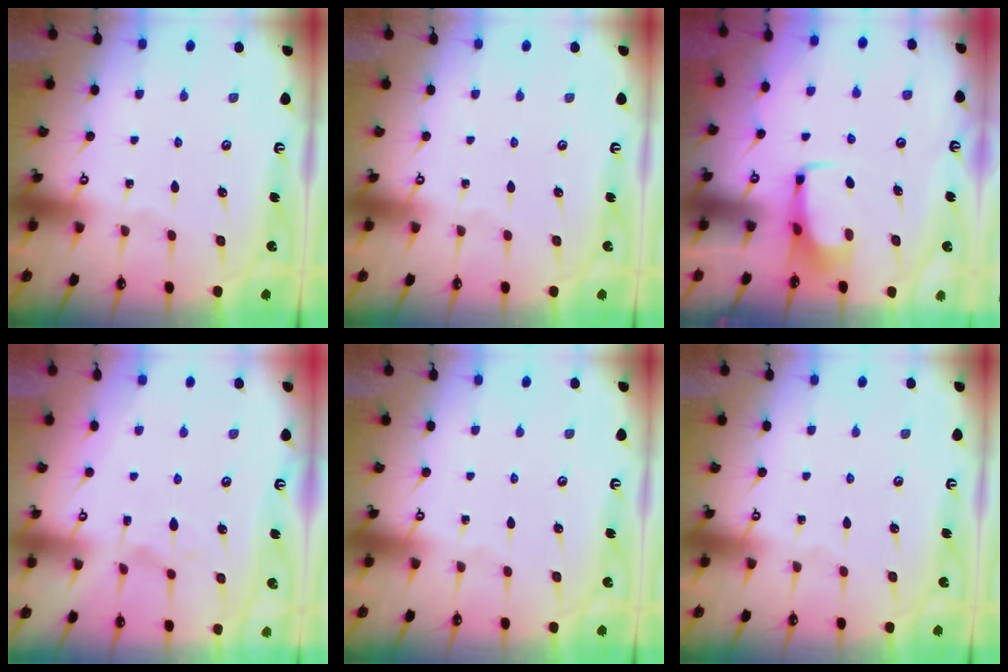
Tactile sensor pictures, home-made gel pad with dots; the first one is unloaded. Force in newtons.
{"total": 0.0}
{"total": 3.0, "press": 2.9, "slide": 0.4}
{"total": 3.9, "press": 3.8, "slide": 1.0}
{"total": 0.0}
{"total": 0.0}